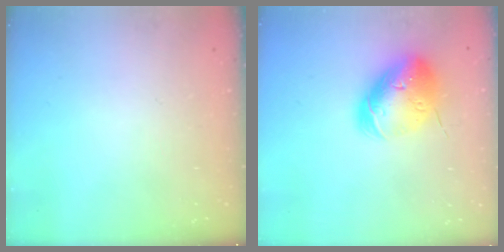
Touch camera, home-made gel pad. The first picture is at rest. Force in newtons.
{"total": 18.2, "press": 18.0, "slide": 2.8}